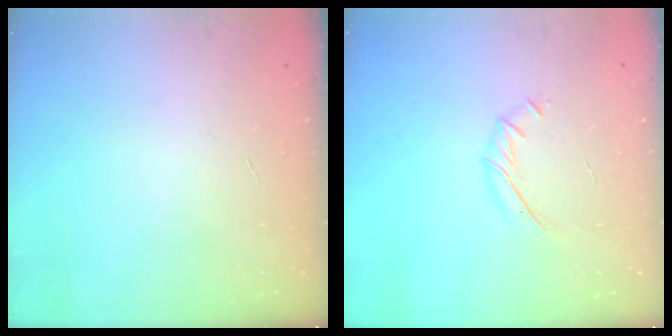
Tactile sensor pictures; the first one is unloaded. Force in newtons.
{"total": 5.5, "press": 5.3, "slide": 1.5}